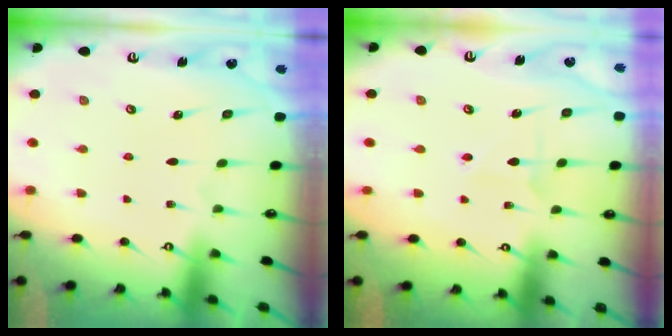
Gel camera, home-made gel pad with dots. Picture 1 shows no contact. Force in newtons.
{"total": 4.4, "press": 4.4, "slide": 0.5}